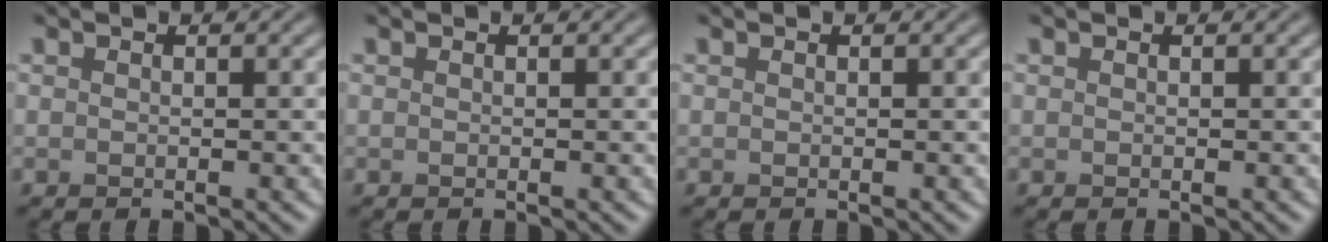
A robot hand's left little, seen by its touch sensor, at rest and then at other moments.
{"total": 0.0}
{"total": 0.0}
{"total": 0.0}